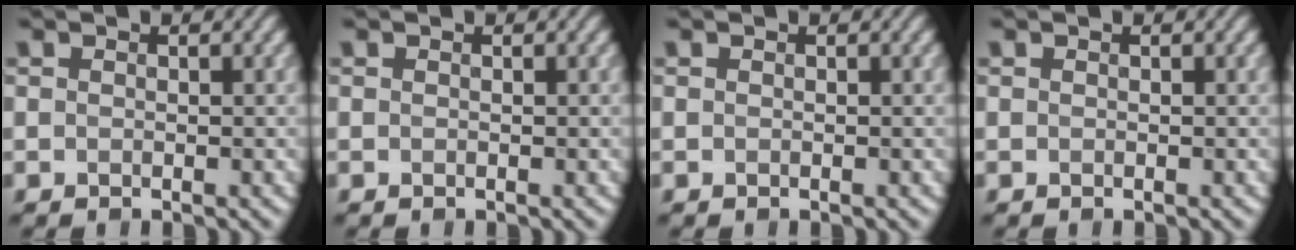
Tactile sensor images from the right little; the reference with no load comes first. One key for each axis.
{"total": 0.0}
{"total": 0.0}
{"total": 0.0}